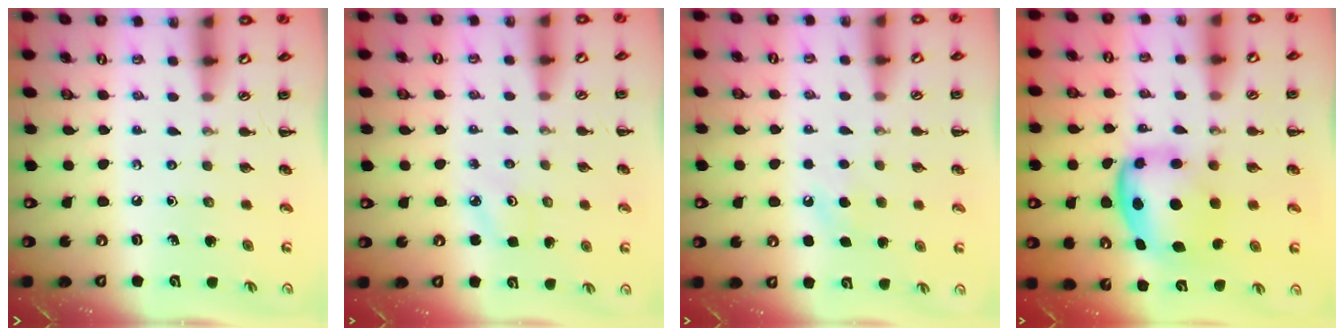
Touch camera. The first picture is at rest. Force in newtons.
{"total": 2.7, "press": 2.6, "slide": 0.8}
{"total": 4.9, "press": 4.8, "slide": 1.2}
{"total": 6.6, "press": 6.5, "slide": 1.1}